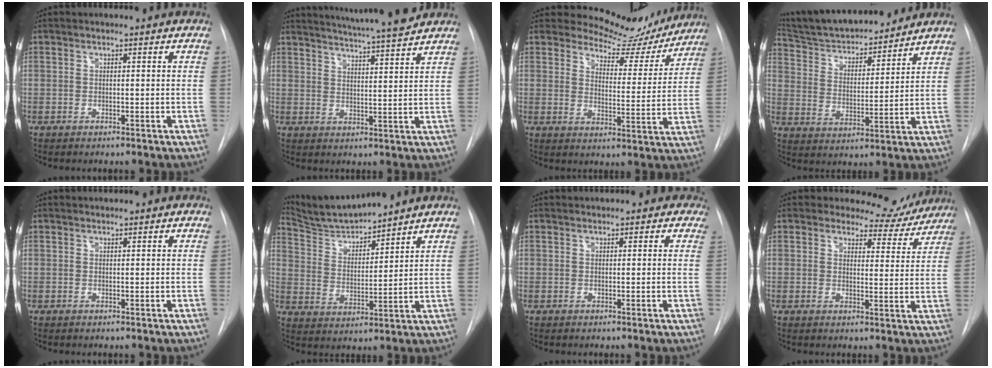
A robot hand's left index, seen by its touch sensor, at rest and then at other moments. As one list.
[{"total": 12.1, "force": [11.1, -0.3, 4.8], "torque": [-0.081, -0.002, 0.153]}, {"total": 10.9, "force": [10.4, 3.0, 1.0], "torque": [-0.005, -0.029, 0.126]}, {"total": 17.0, "force": [15.6, 3.1, 6.1], "torque": [-0.099, 0.005, 0.253]}, {"total": 0.7, "force": [0.6, 0.2, 0.2], "torque": [-0.006, 0.007, 0.009]}, {"total": 9.1, "force": [8.8, -0.2, 2.1], "torque": [-0.055, 0.006, 0.178]}, {"total": 2.6, "force": [2.0, 1.5, 0.3], "torque": [0.020, 0.001, 0.009]}, {"total": 6.8, "force": [6.4, 2.5, -0.4], "torque": [0.022, -0.028, 0.065]}]